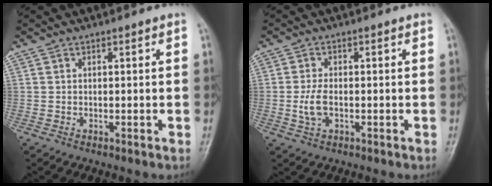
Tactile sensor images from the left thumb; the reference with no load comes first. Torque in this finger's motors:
{"motor_torque": [0.00, 0.10, 0.41, 0.14, 0.23]}